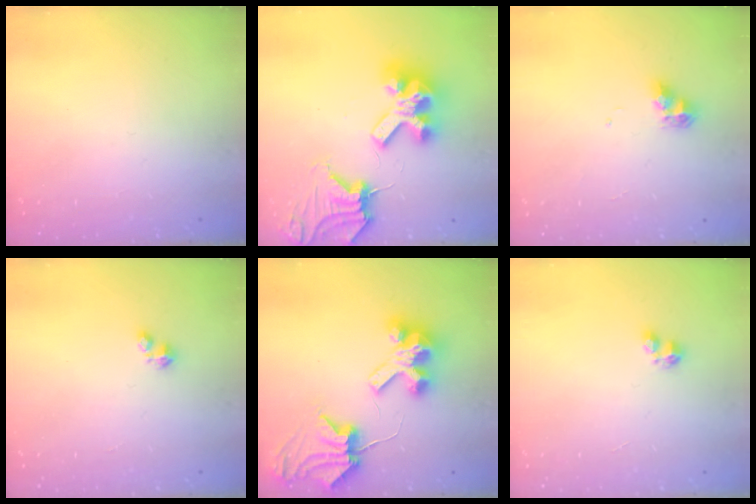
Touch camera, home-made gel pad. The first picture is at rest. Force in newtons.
{"total": 16.5, "press": 16.4, "slide": 1.7}
{"total": 7.8, "press": 7.8, "slide": 0.8}
{"total": 1.1, "press": 1.1, "slide": 0.3}
{"total": 8.3, "press": 8.2, "slide": 1.1}
{"total": 2.8, "press": 2.8, "slide": 0.5}